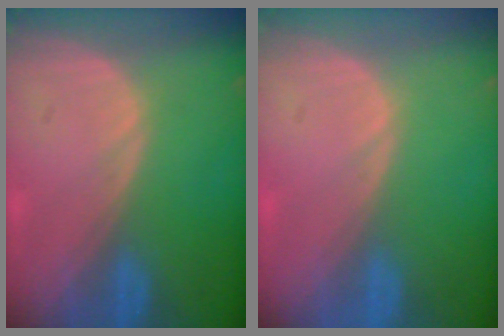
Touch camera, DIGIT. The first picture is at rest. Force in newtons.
{"total": 0.0}